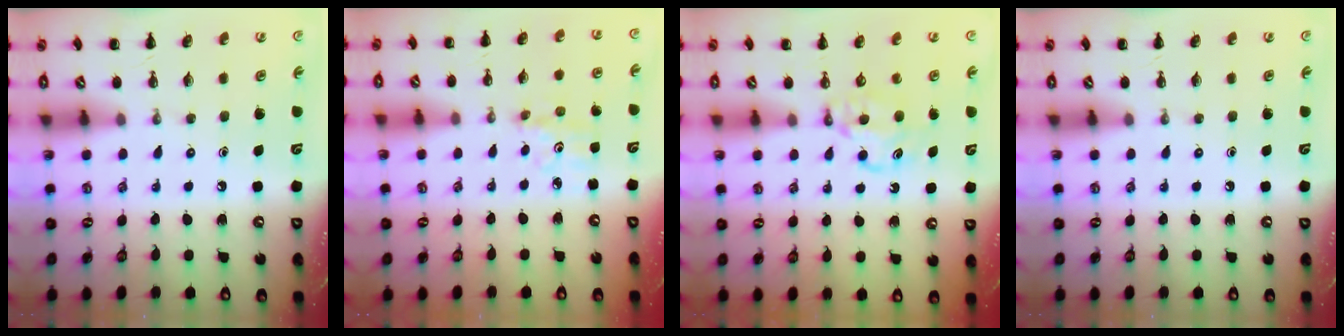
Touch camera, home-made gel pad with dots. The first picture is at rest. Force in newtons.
{"total": 4.4, "press": 4.2, "slide": 1.6}
{"total": 6.5, "press": 6.5, "slide": 0.6}
{"total": 0.0}